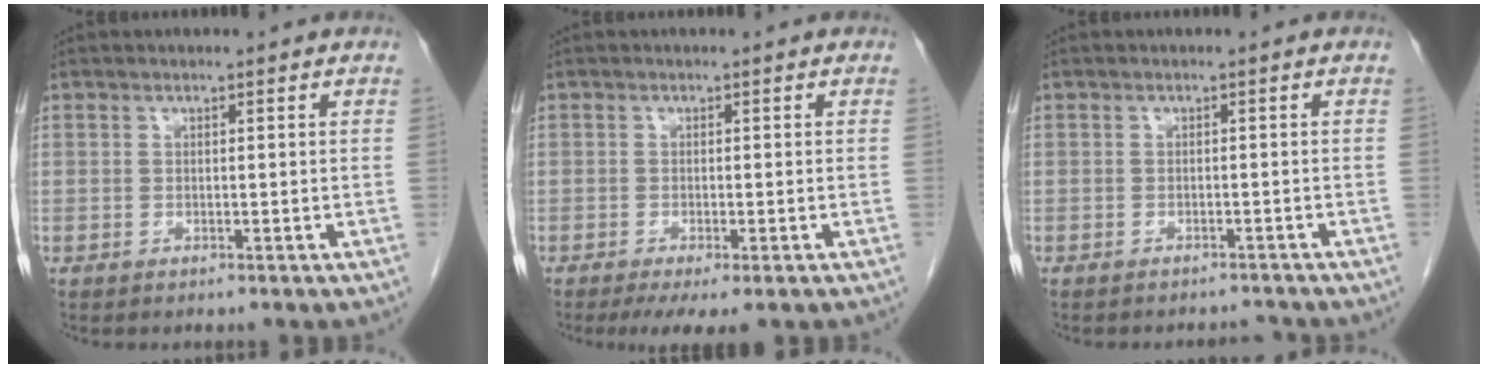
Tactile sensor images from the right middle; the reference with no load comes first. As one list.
[{"total": 4.3, "force": [-2.7, 0.9, 3.2], "torque": [-0.049, -0.014, -0.040]}, {"total": 3.4, "force": [-3.3, 0.7, 0.2], "torque": [0.005, -0.002, -0.043]}]